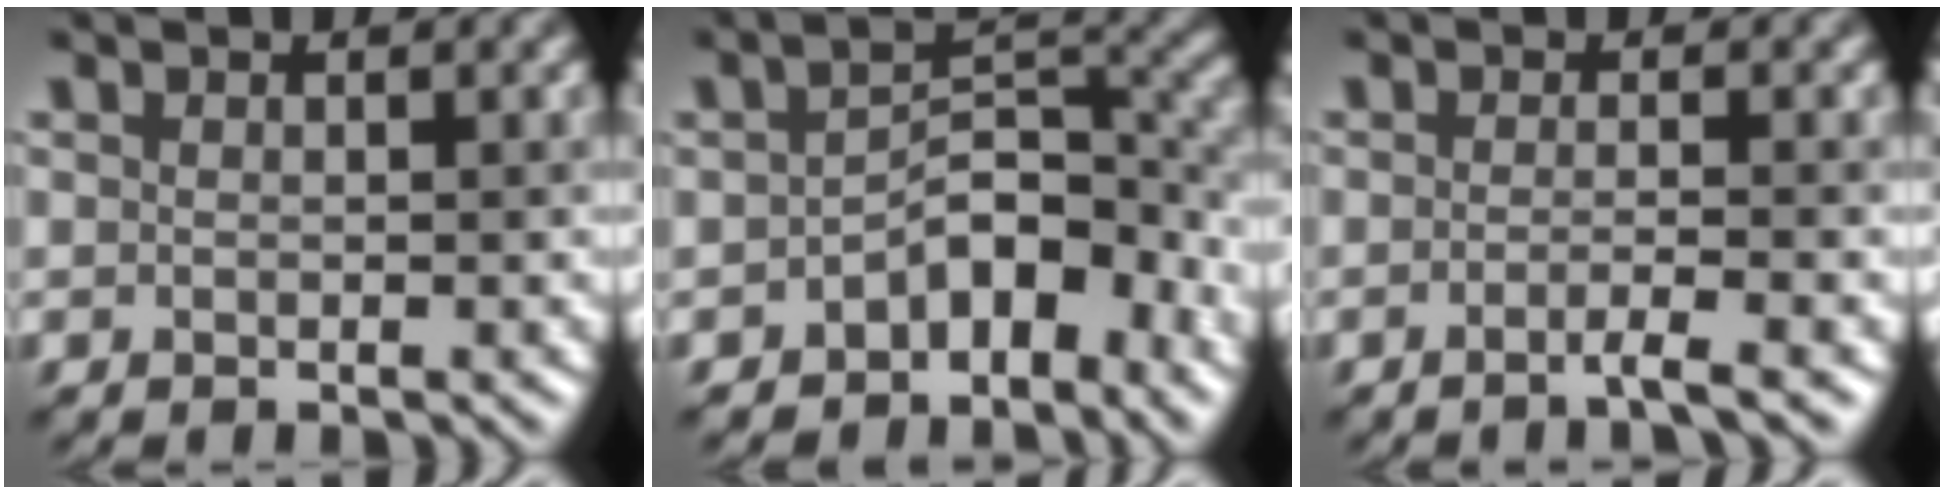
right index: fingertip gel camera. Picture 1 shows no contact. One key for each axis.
{"total": 4.9, "fx": -2.6, "fy": 2.7, "fz": 3.1, "tx": -0.035, "ty": 0.010, "tz": -0.053}
{"total": 2.1, "fx": -1.0, "fy": 0.3, "fz": 1.8, "tx": -0.018, "ty": -0.002, "tz": -0.032}